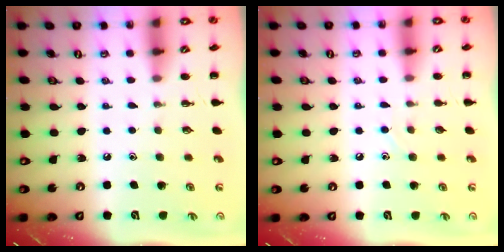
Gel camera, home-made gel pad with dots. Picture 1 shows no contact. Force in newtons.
{"total": 2.0, "press": 2.0, "slide": 0.6}